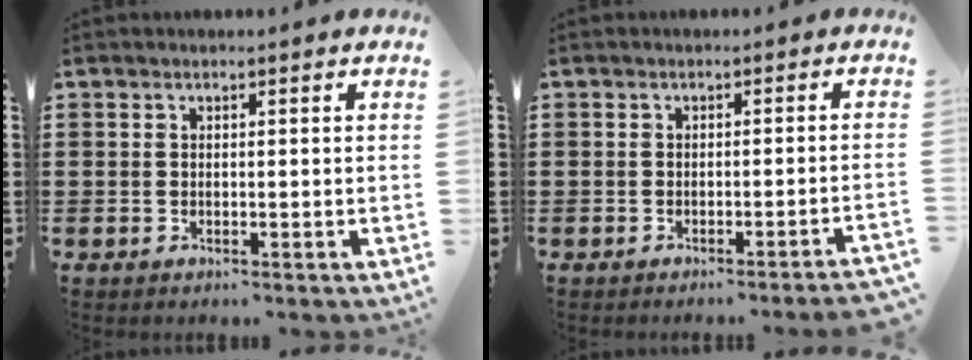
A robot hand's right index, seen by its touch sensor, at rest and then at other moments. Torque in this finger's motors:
{"motor_torque": [1.52, -0.61, 0.49, 0.03]}